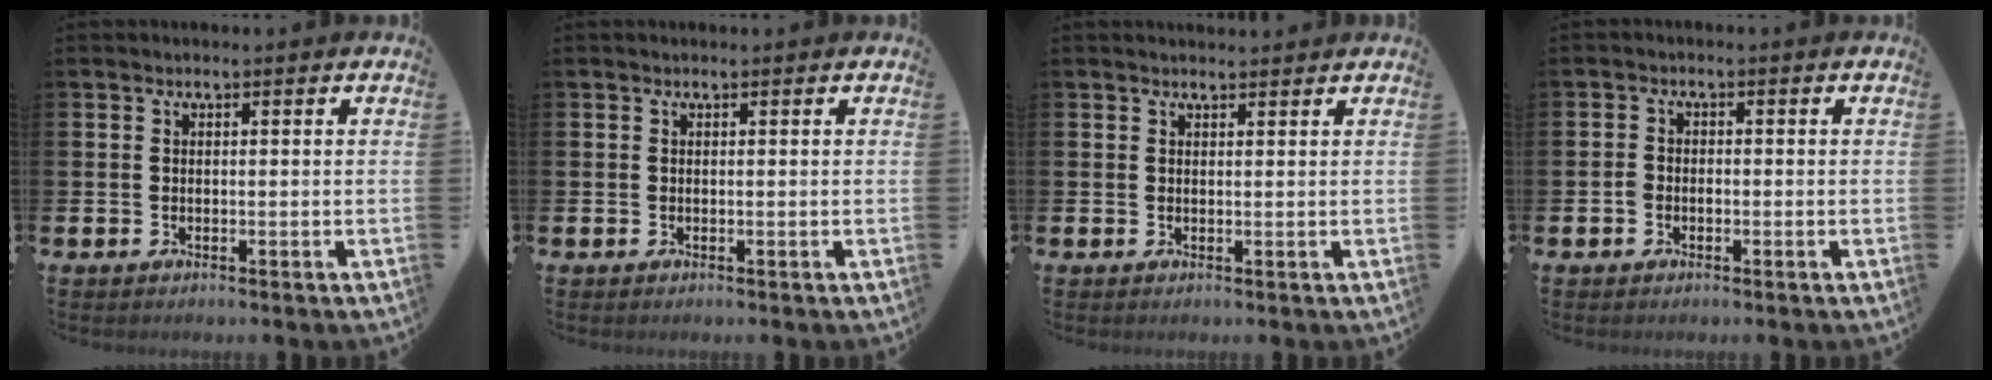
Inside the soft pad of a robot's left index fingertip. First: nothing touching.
{"total": 0.0}
{"total": 1.2, "force": [1.2, 0.1, 0.1], "torque": [0.013, -0.007, 0.018]}
{"total": 1.4, "force": [-0.6, 1.1, 0.5], "torque": [-0.007, 0.002, -0.016]}